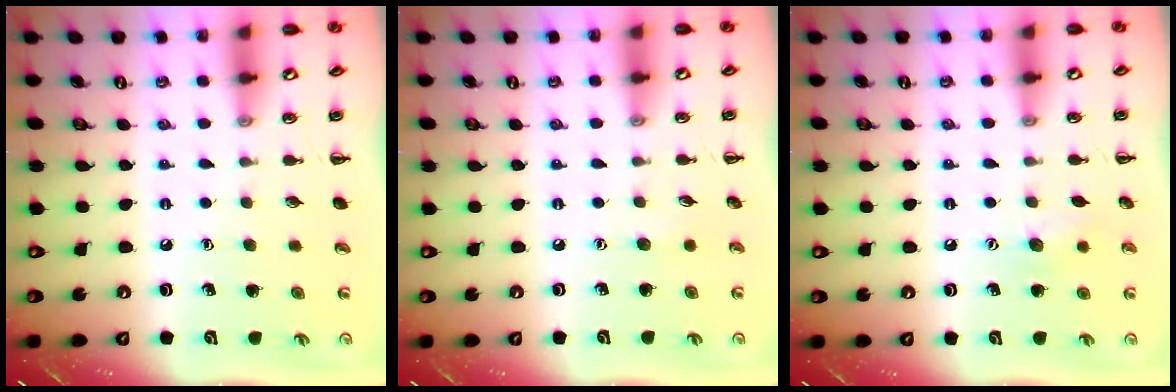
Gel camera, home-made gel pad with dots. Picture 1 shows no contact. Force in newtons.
{"total": 3.2, "press": 3.0, "slide": 0.8}
{"total": 6.6, "press": 6.5, "slide": 1.1}